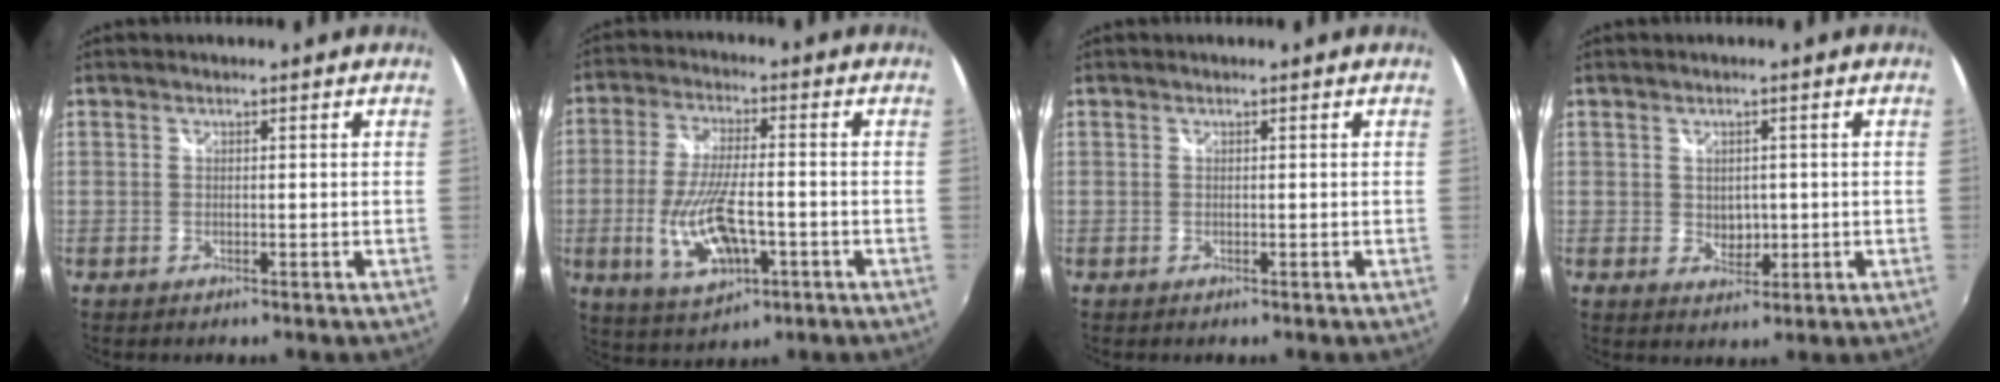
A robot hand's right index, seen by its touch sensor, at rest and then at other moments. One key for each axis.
{"total": 12.6, "fx": -3.7, "fy": 4.5, "fz": 11.2, "tx": -0.227, "ty": -0.016, "tz": -0.059}
{"total": 0.0}
{"total": 3.2, "fx": 0.0, "fy": 2.6, "fz": 1.9, "tx": -0.026, "ty": -0.003, "tz": 0.003}